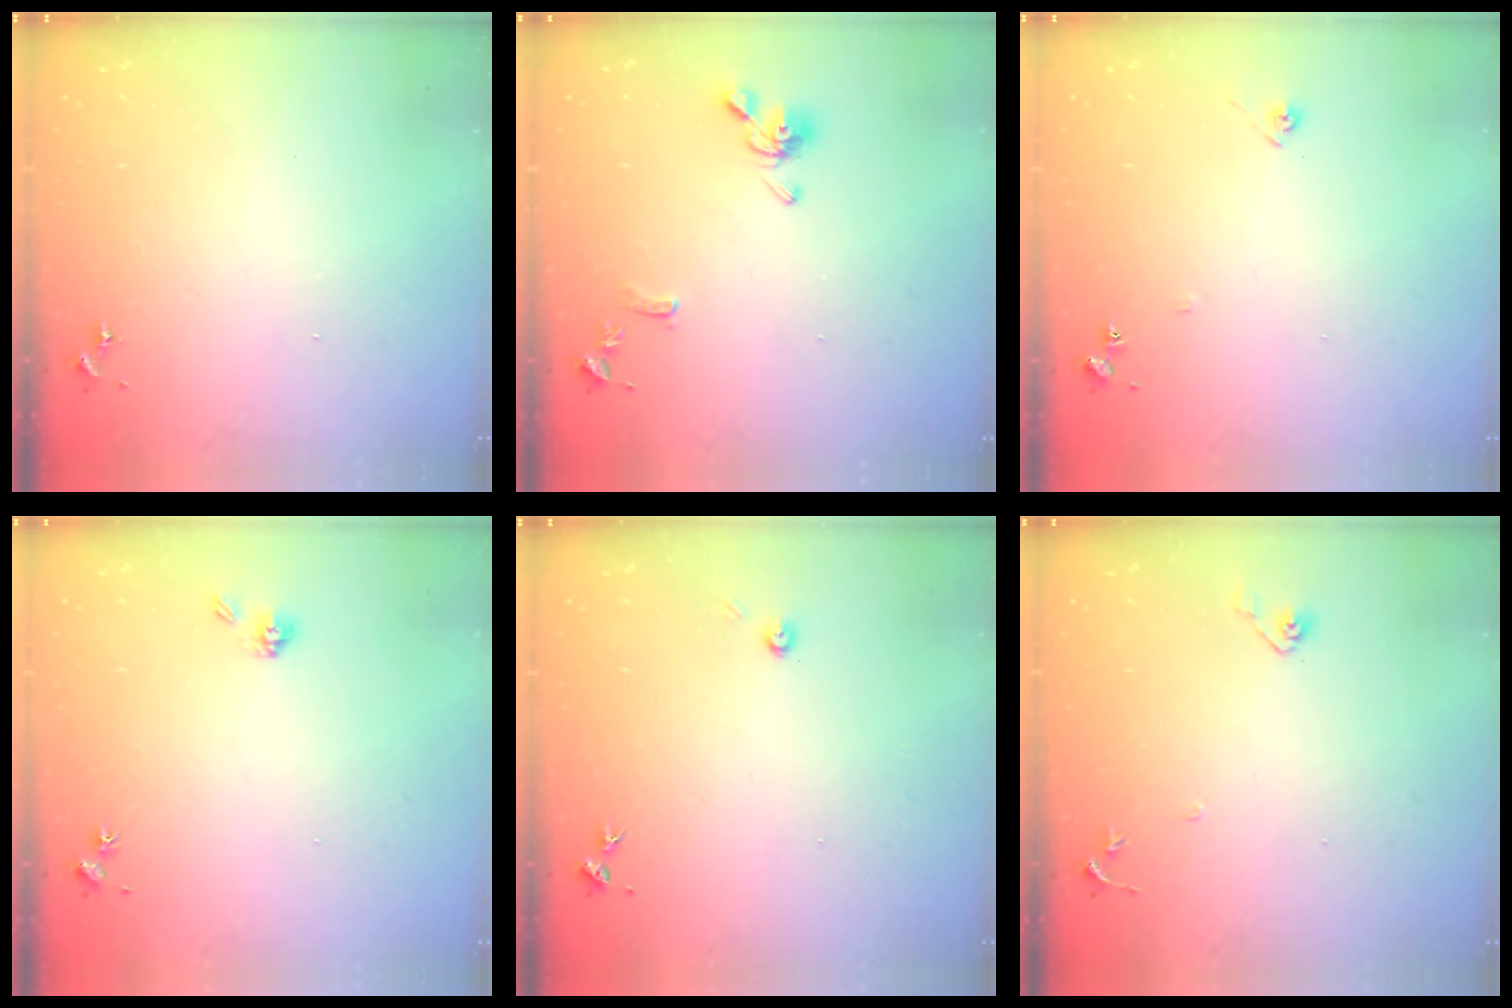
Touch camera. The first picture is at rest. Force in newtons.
{"total": 10.1, "press": 10.1, "slide": 1.2}
{"total": 6.2, "press": 6.2, "slide": 0.6}
{"total": 5.0, "press": 4.6, "slide": 1.7}
{"total": 3.9, "press": 3.9, "slide": 0.5}
{"total": 4.8, "press": 4.7, "slide": 1.0}